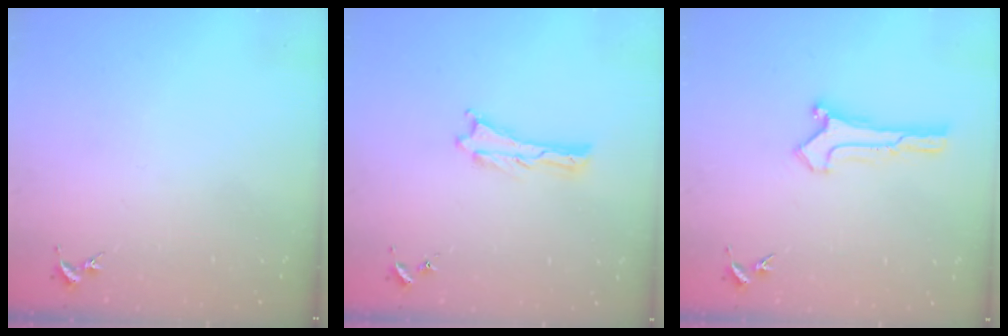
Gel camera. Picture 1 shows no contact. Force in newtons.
{"total": 0.0}
{"total": 0.0}